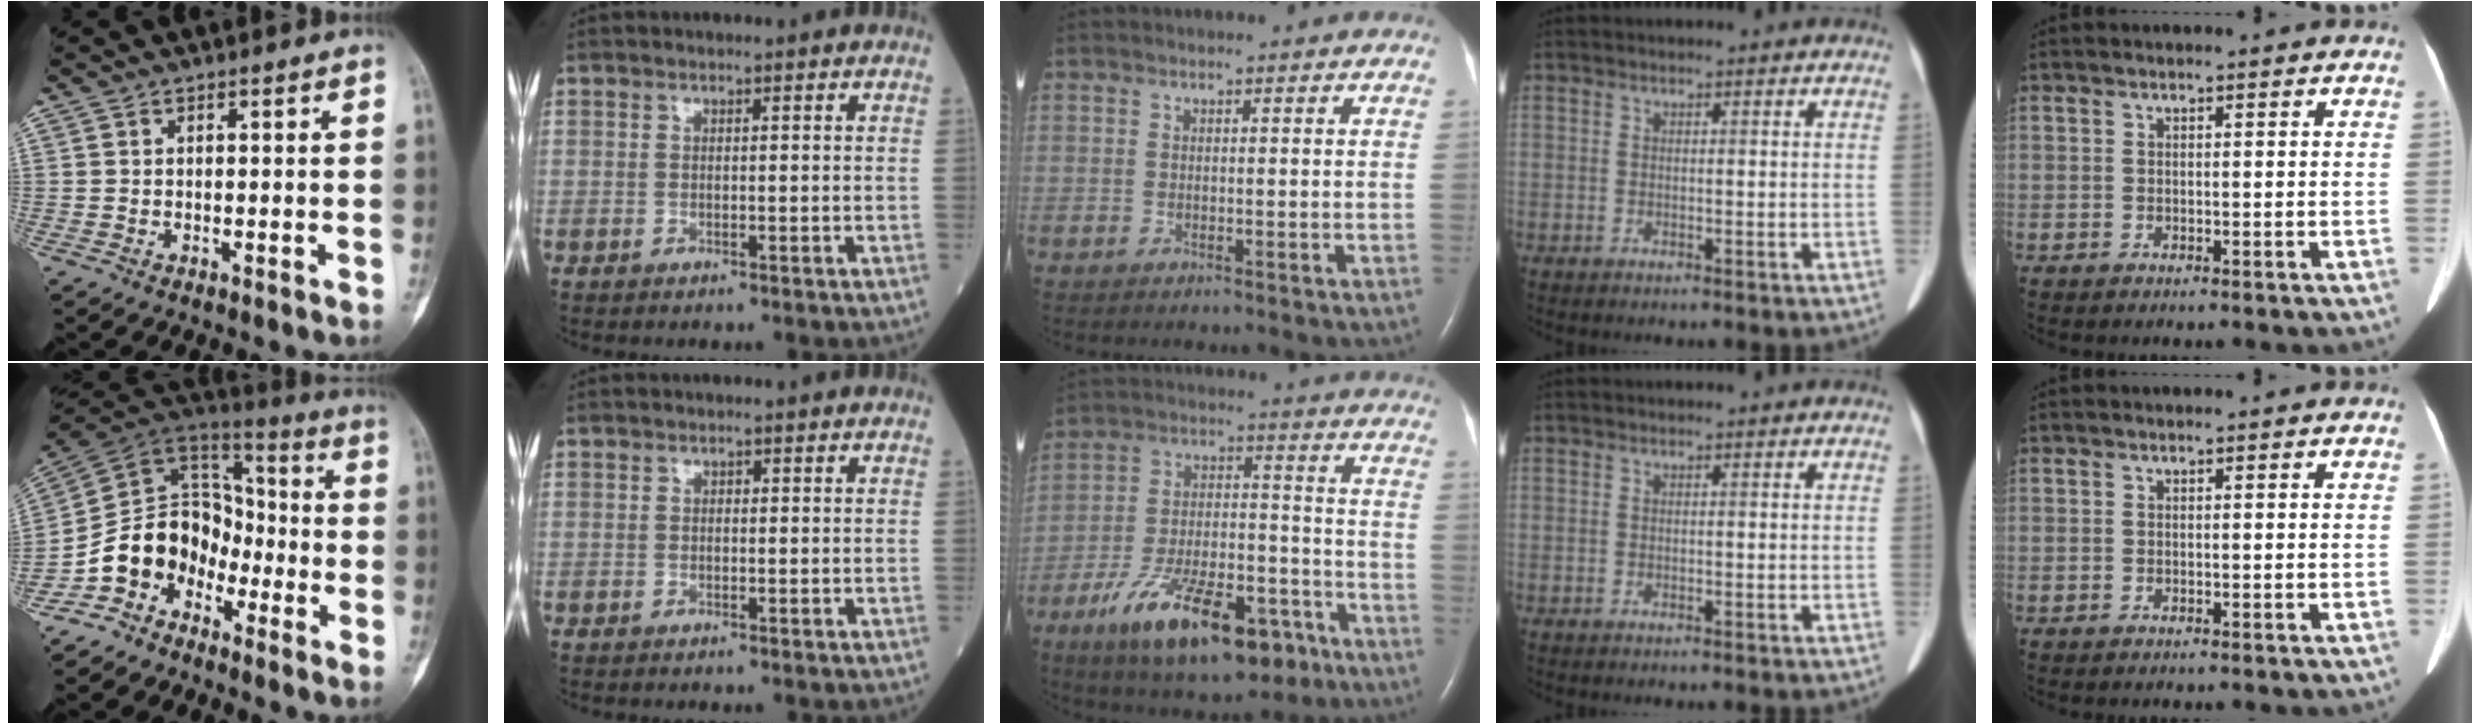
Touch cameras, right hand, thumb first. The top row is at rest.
{"thumb": {"total": 13.7, "force": [-7.3, 10.2, 5.4], "torque": [-0.059, 0.099, -0.146]}, "index": {"total": 0.7, "force": [0.1, 0.5, 0.4], "torque": [-0.018, 0.007, 0.003]}, "middle": {"total": 18.7, "force": [-11.4, 6.9, 13.2], "torque": [-0.212, 0.010, -0.183]}}